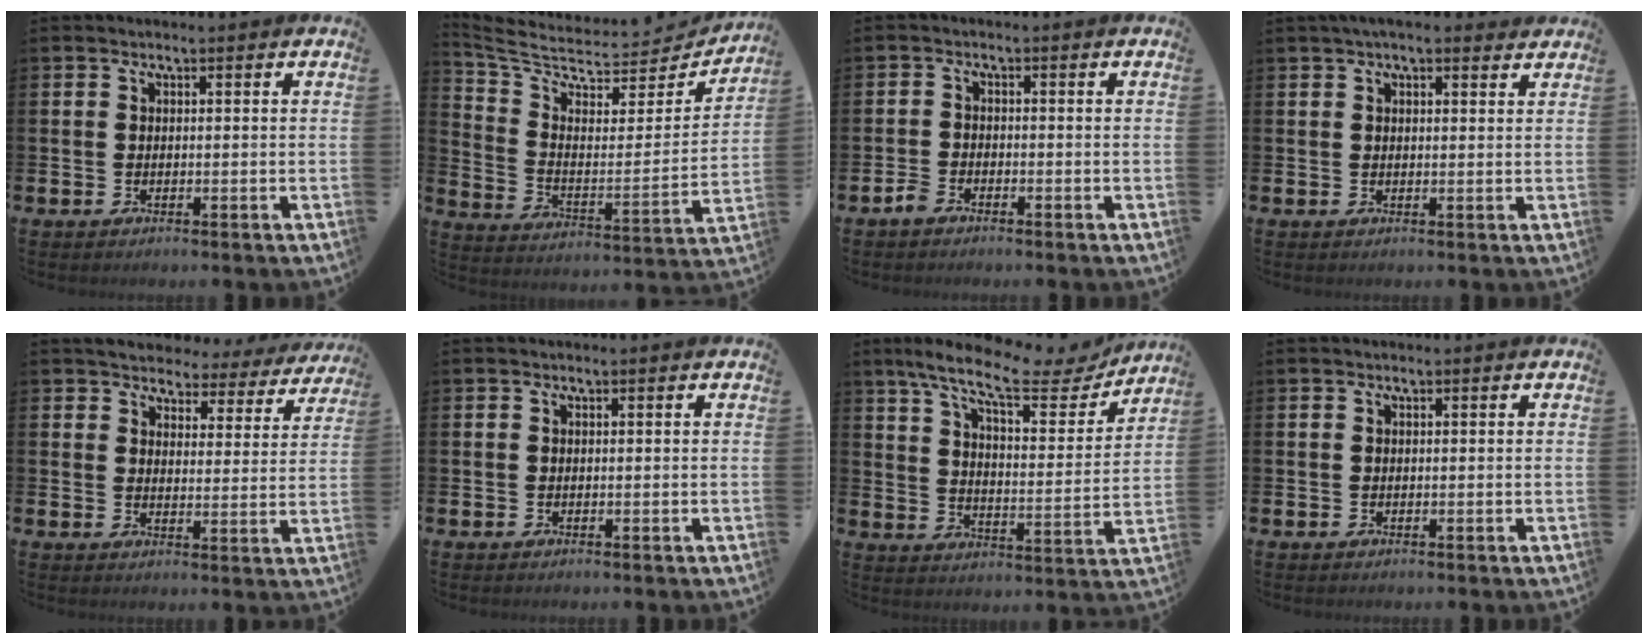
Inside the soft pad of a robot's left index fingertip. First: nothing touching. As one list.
[{"total": 7.0, "force": [6.1, 2.6, 2.1], "torque": [-0.078, -0.053, 0.100]}, {"total": 1.8, "force": [-1.5, 0.8, 0.6], "torque": [-0.019, 0.007, -0.028]}, {"total": 2.8, "force": [2.5, 0.6, 1.0], "torque": [-0.012, -0.007, 0.042]}, {"total": 3.6, "force": [3.4, 1.2, 0.2], "torque": [-0.023, -0.027, 0.053]}, {"total": 0.0}, {"total": 11.3, "force": [9.6, 2.5, 5.5], "torque": [-0.120, -0.057, 0.159]}, {"total": 0.0}]